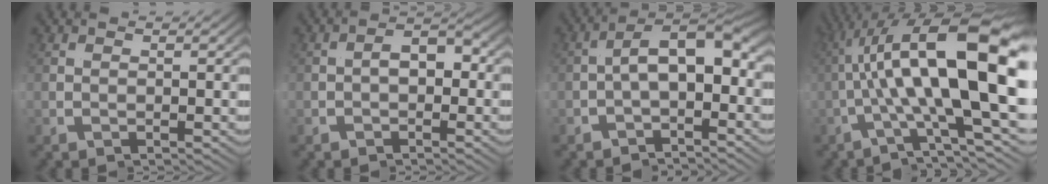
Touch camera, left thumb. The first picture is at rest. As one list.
[{"total": 3.0, "force": [-1.0, 1.9, 2.1], "torque": [-0.046, -0.008, -0.015]}, {"total": 6.5, "force": [-1.4, 3.6, 5.2], "torque": [-0.086, 0.007, -0.038]}, {"total": 14.5, "force": [0.7, 2.8, 14.2], "torque": [-0.214, 0.035, -0.010]}]